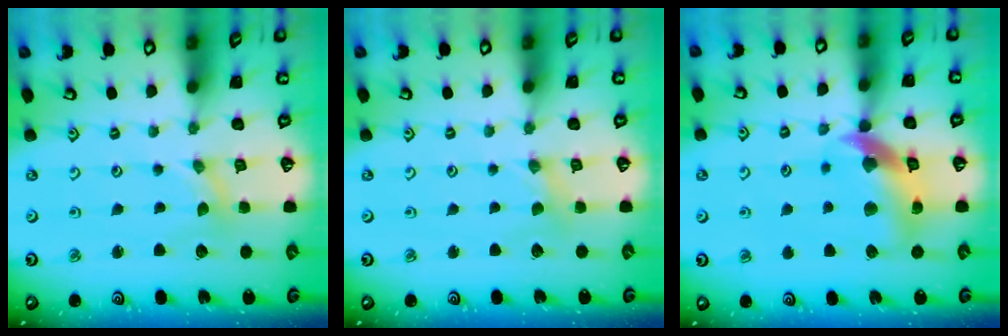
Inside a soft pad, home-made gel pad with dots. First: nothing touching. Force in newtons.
{"total": 0.8, "press": 0.8, "slide": 0.2}
{"total": 13.9, "press": 13.8, "slide": 1.9}